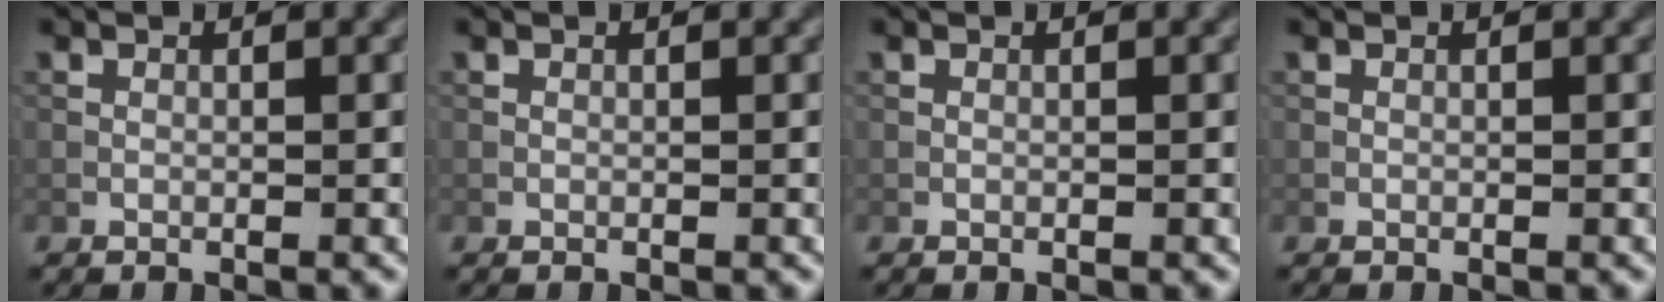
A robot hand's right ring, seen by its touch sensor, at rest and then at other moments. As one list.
[{"total": 0.0}, {"total": 0.0}, {"total": 0.0}]